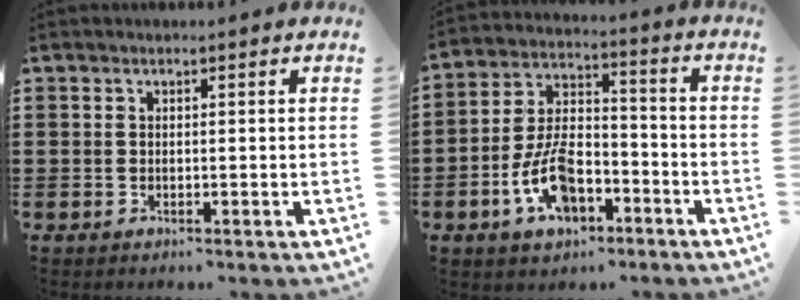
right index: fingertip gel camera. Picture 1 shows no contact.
{"total": 9.5, "force": [-4.5, 5.0, 6.8], "torque": [-0.151, 0.007, -0.082]}